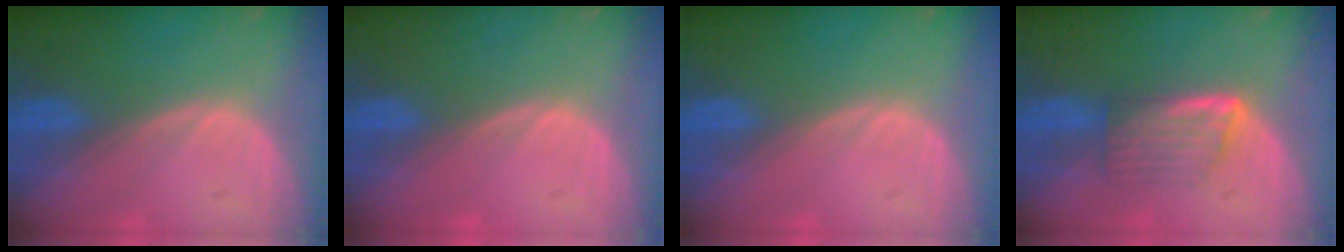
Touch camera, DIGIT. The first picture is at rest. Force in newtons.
{"total": 0.5, "press": 0.1, "slide": 0.5}
{"total": 0.0}
{"total": 5.7, "press": 5.3, "slide": 2.3}